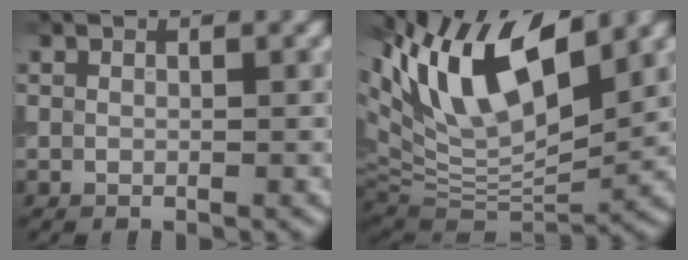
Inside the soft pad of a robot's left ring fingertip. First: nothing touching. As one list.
[{"total": 12.8, "force": [5.9, 4.7, 10.4], "torque": [-0.187, 0.018, 0.105]}]